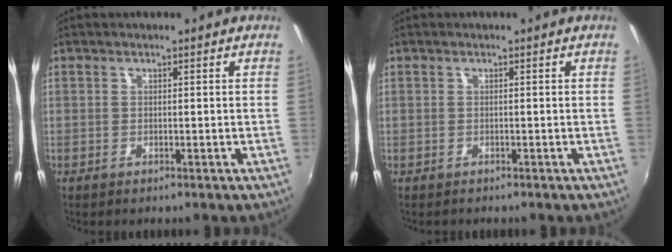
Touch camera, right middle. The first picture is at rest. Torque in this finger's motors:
{"motor_torque": [-1.00, 0.31, -0.50, -0.21]}